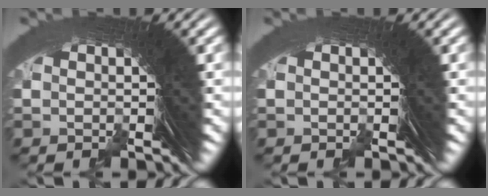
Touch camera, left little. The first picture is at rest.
{"total": 0.0}